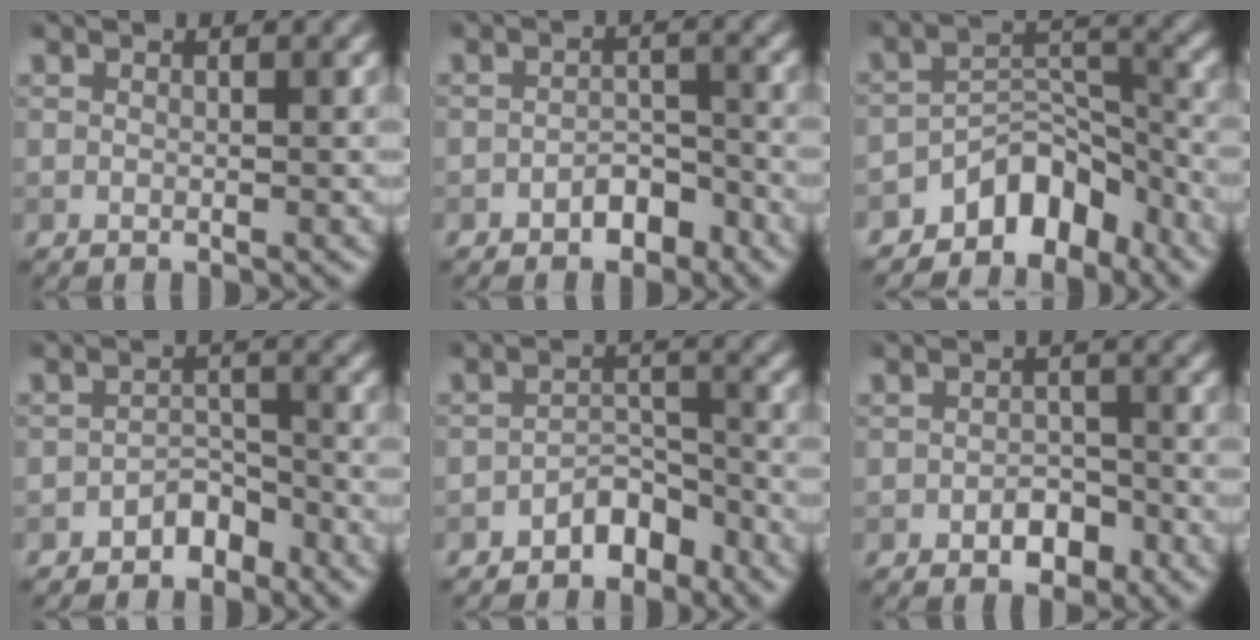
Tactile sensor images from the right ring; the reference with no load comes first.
{"total": 2.4, "force": [-1.6, 1.4, 1.2], "torque": [-0.015, 0.008, -0.027]}
{"total": 5.6, "force": [-4.3, 3.0, 2.1], "torque": [-0.010, 0.005, -0.075]}
{"total": 2.3, "force": [-1.8, 1.2, 0.8], "torque": [-0.005, 0.013, -0.031]}
{"total": 2.9, "force": [-2.2, 1.5, 1.2], "torque": [-0.011, 0.015, -0.038]}
{"total": 2.4, "force": [-1.3, 1.5, 1.4], "torque": [-0.016, 0.002, -0.021]}